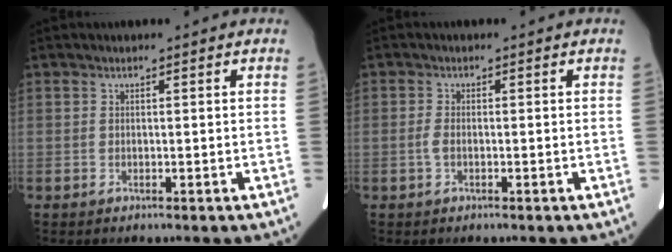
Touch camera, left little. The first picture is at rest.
{"total": 1.3, "force": [-0.4, 0.6, 1.1], "torque": [-0.029, 0.000, -0.009]}